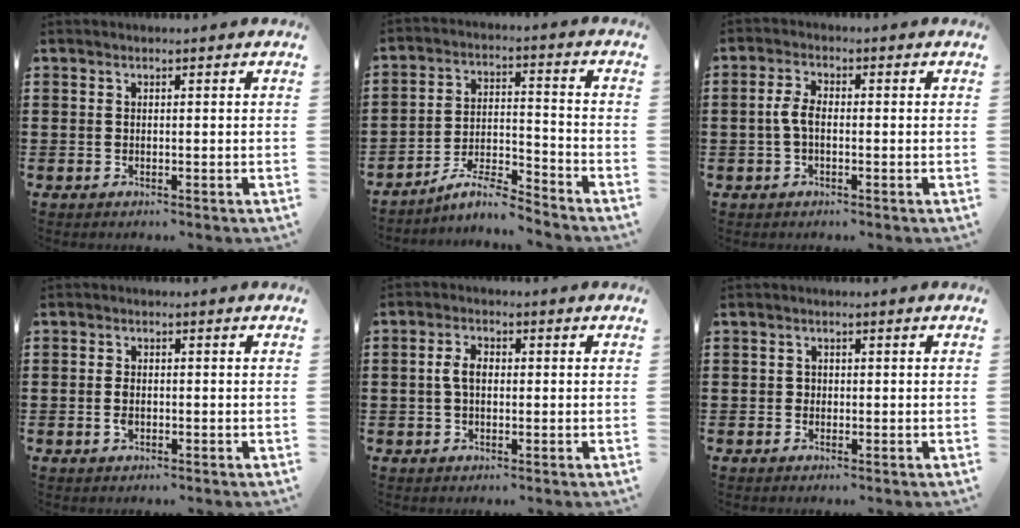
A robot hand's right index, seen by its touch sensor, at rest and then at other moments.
{"total": 6.5, "force": [-5.8, 0.6, 2.8], "torque": [-0.057, -0.001, -0.114]}
{"total": 3.4, "force": [-0.6, 1.7, 2.9], "torque": [-0.077, -0.004, -0.017]}
{"total": 1.8, "force": [-0.3, 1.0, 1.5], "torque": [-0.037, -0.001, -0.009]}
{"total": 3.4, "force": [0.1, 1.9, 2.8], "torque": [-0.063, 0.006, -0.002]}
{"total": 0.8, "force": [0.0, 0.7, 0.2], "torque": [-0.006, 0.003, -0.001]}